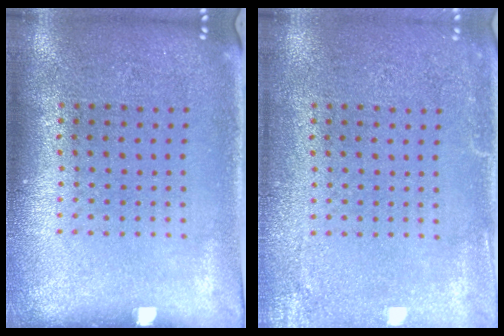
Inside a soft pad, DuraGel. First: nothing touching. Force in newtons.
{"total": 2.3, "press": 2.3, "slide": 0.3}